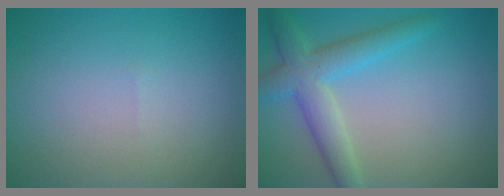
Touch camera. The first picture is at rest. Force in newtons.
{"total": 4.7, "press": 4.7, "slide": 0.1}